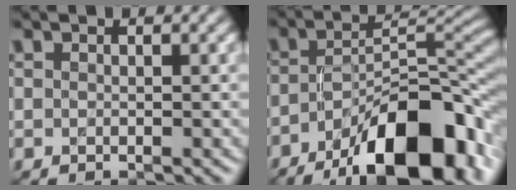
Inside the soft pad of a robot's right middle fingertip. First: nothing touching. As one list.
[{"total": 13.8, "force": [-8.0, 4.8, 10.1], "torque": [-0.152, -0.002, -0.133]}]